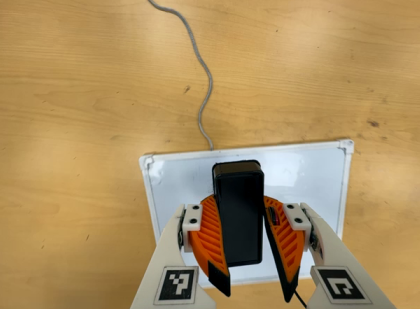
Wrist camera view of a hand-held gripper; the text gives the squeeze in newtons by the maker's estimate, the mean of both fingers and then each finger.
{"total": 9.0, "left": 9.3, "right": 8.8}